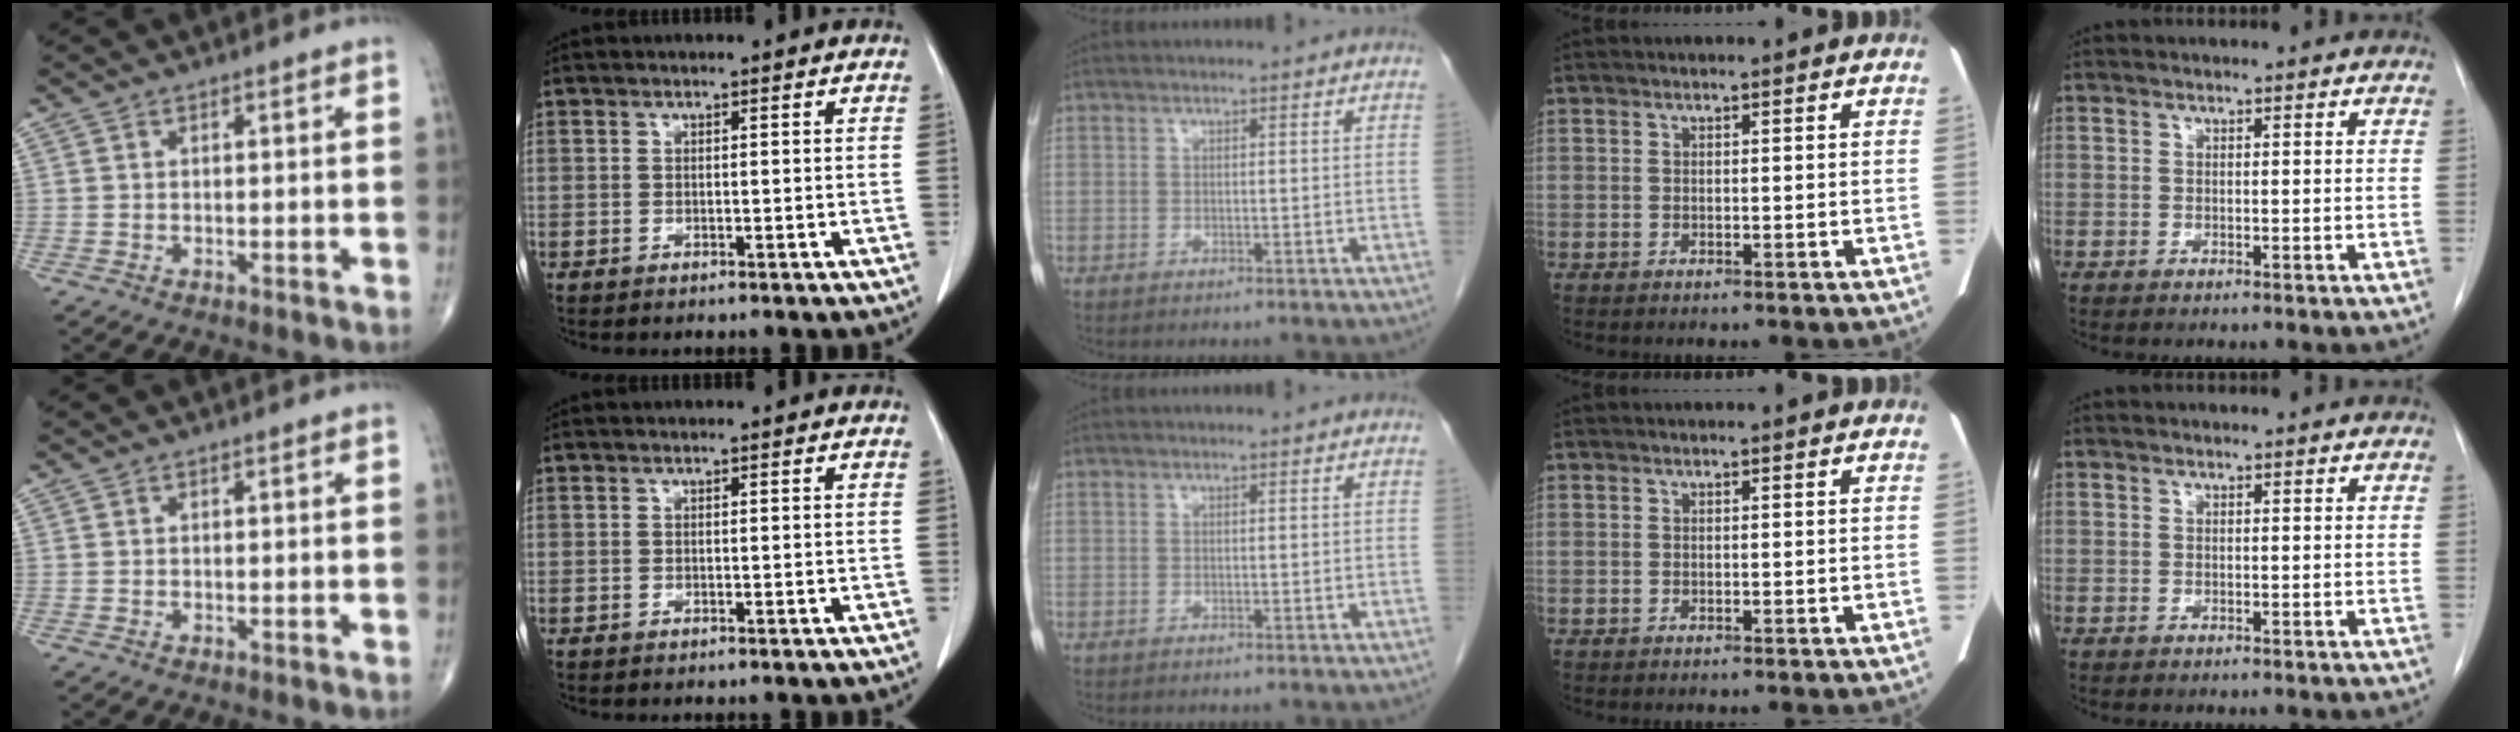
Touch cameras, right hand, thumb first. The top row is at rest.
{}